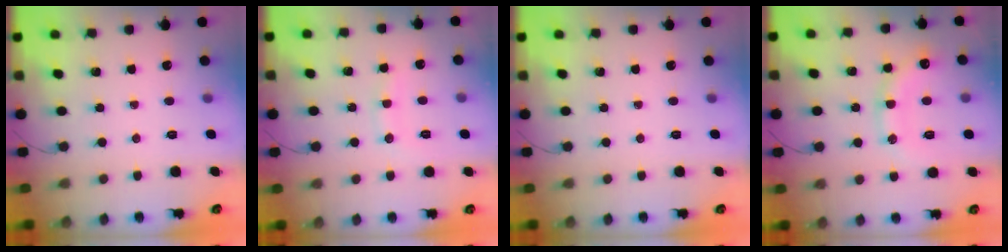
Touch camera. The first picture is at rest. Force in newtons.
{"total": 7.4, "press": 7.3, "slide": 0.9}
{"total": 0.0}
{"total": 14.9, "press": 14.8, "slide": 1.5}